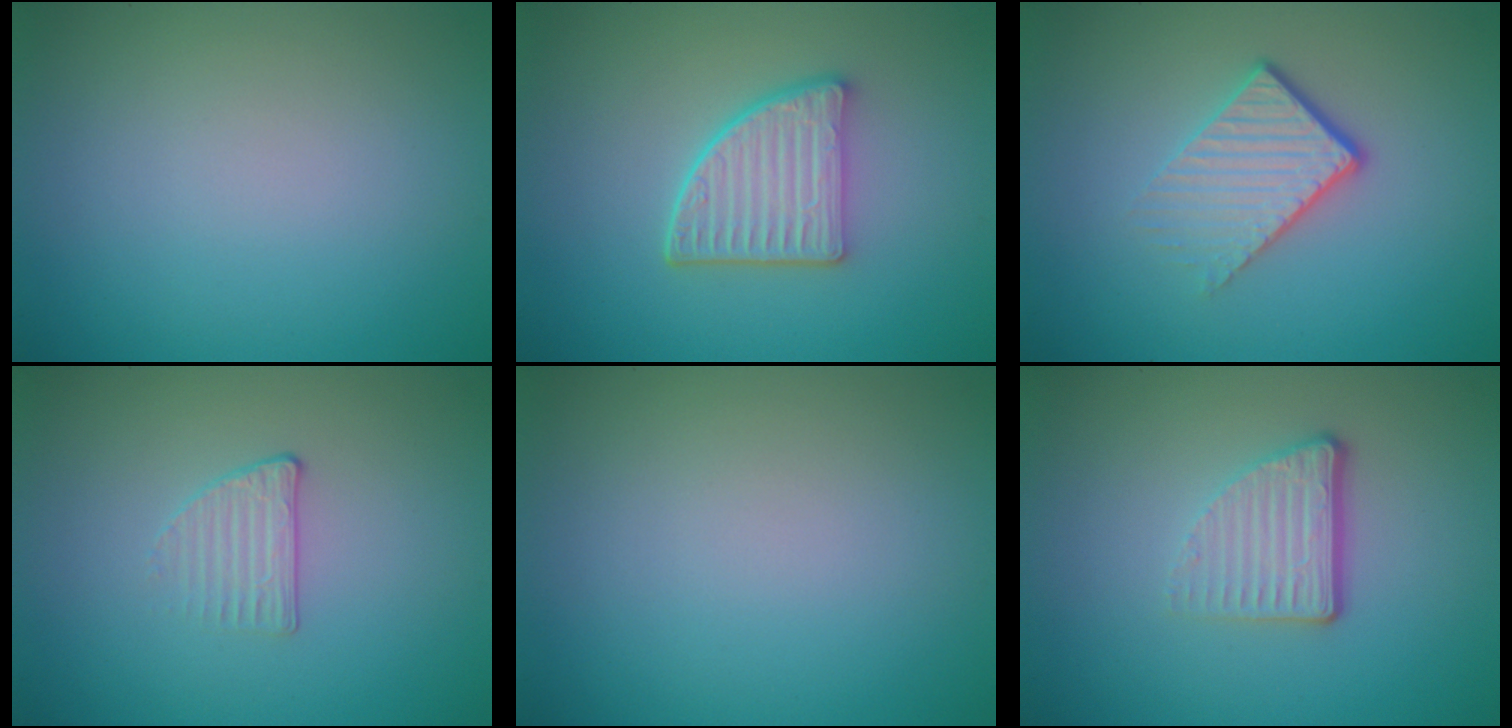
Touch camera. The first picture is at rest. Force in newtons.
{"total": 4.6, "press": 3.7, "slide": 2.7}
{"total": 4.1, "press": 2.6, "slide": 3.1}
{"total": 1.3, "press": 0.8, "slide": 1.0}
{"total": 0.0}
{"total": 3.7, "press": 2.4, "slide": 2.9}